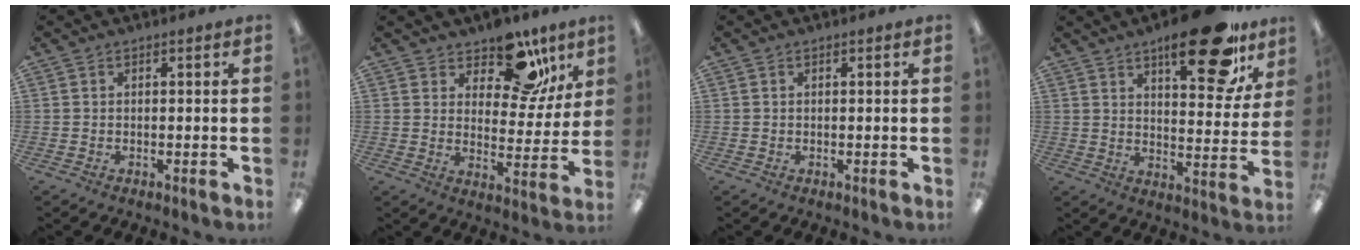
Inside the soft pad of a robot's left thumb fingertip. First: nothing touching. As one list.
[{"total": 13.0, "force": [9.3, 6.7, 6.2], "torque": [-0.088, -0.056, 0.164]}, {"total": 0.0}, {"total": 19.8, "force": [12.6, 7.7, 13.2], "torque": [-0.171, -0.072, 0.198]}]